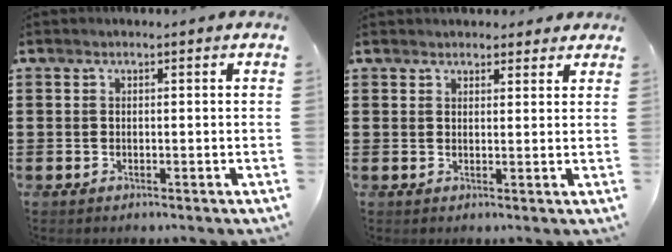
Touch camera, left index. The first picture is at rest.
{"total": 2.4, "force": [2.3, 0.8, 0.2], "torque": [-0.001, -0.002, 0.042]}